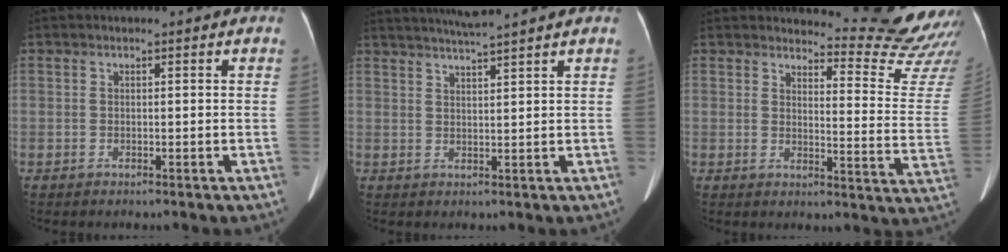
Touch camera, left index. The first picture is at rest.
{"total": 6.6, "force": [5.9, -1.5, 2.7], "torque": [-0.047, -0.001, 0.090]}
{"total": 15.7, "force": [15.6, -0.4, 2.0], "torque": [-0.011, -0.166, 0.155]}